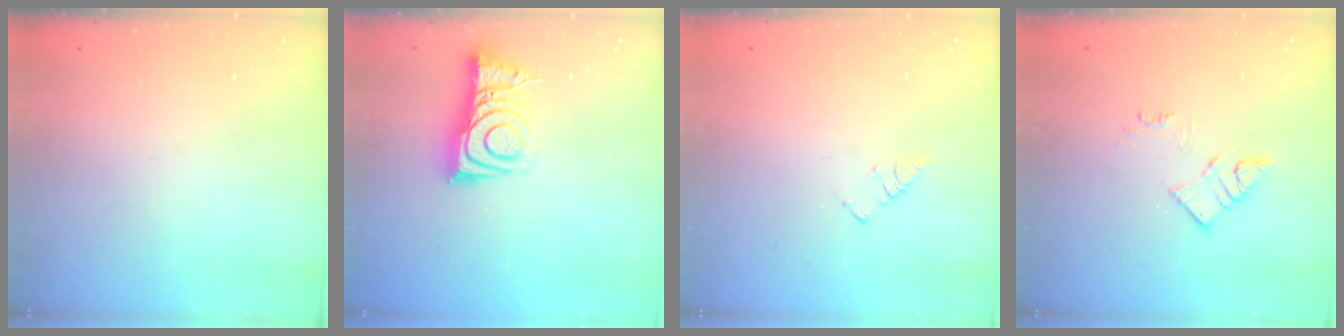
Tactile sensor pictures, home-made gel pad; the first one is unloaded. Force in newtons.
{"total": 8.3, "press": 8.3, "slide": 0.7}
{"total": 2.6, "press": 2.6, "slide": 0.3}
{"total": 6.9, "press": 6.8, "slide": 0.3}